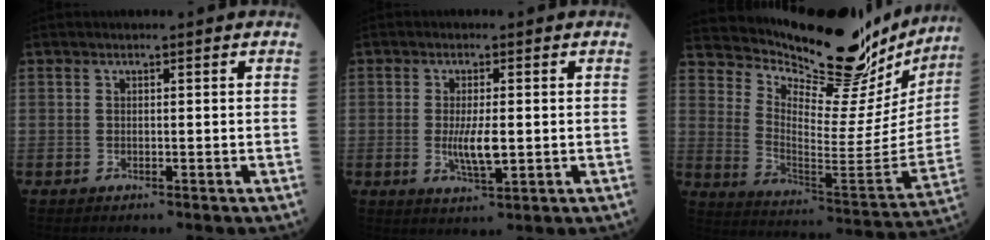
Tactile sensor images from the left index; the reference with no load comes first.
{"total": 4.3, "force": [-0.3, 1.0, 4.1], "torque": [-0.083, -0.006, -0.004]}
{"total": 26.6, "force": [24.1, 5.3, 10.1], "torque": [-0.163, -0.085, 0.327]}